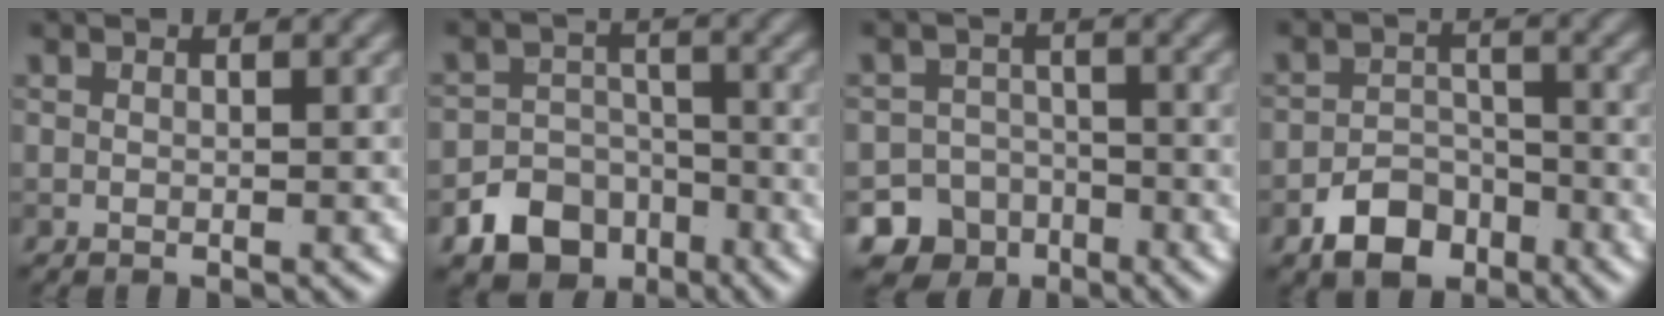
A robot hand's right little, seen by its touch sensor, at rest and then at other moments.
{"total": 6.1, "force": [-3.7, 4.5, 1.8], "torque": [-0.007, -0.006, -0.066]}
{"total": 6.7, "force": [-4.4, 5.0, 0.4], "torque": [0.021, -0.013, -0.077]}
{"total": 4.0, "force": [-2.6, 2.6, 1.7], "torque": [-0.021, 0.000, -0.048]}